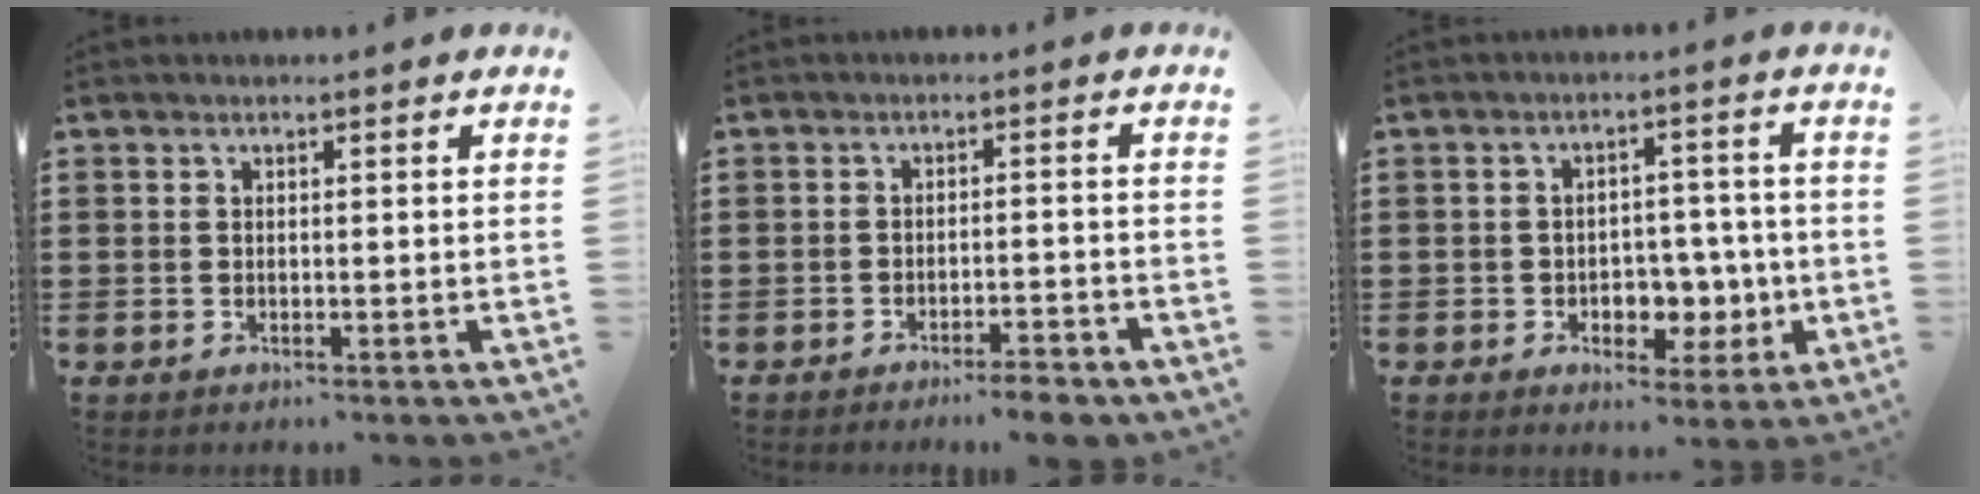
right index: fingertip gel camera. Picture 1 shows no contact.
{"total": 3.7, "force": [-3.5, 0.2, 1.2], "torque": [-0.023, 0.002, -0.069]}
{"total": 5.3, "force": [-1.1, 4.4, 2.7], "torque": [-0.035, 0.004, -0.024]}